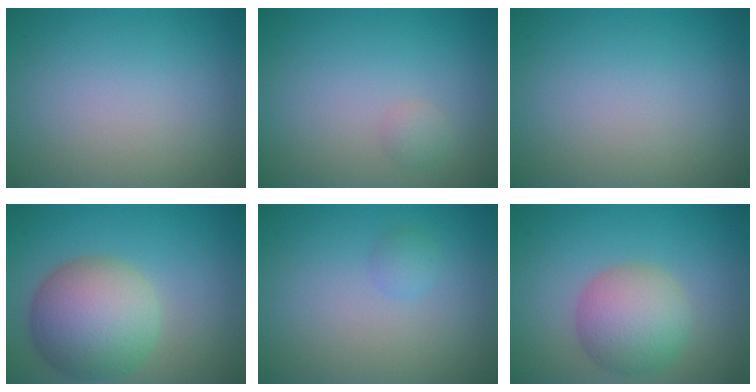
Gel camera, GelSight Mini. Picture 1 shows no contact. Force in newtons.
{"total": 0.8, "press": 0.8, "slide": 0.0}
{"total": 0.0}
{"total": 8.0, "press": 8.0, "slide": 0.5}
{"total": 0.9, "press": 0.9, "slide": 0.1}
{"total": 5.4, "press": 5.4, "slide": 0.2}